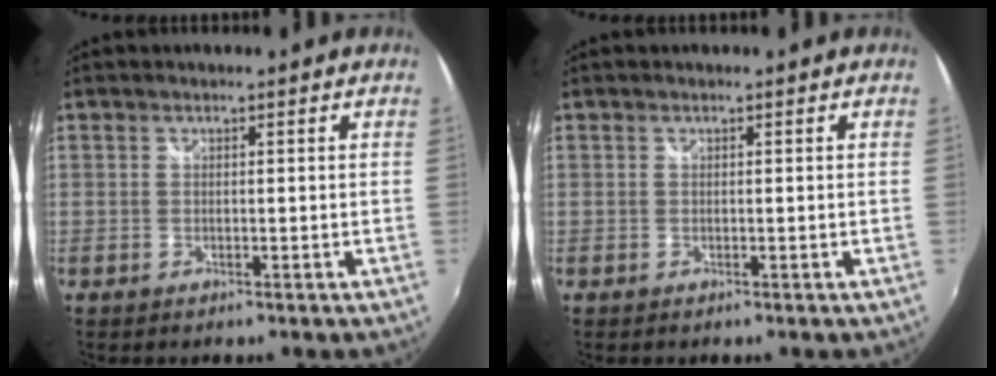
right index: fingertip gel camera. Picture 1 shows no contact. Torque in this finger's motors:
{"motor_torque": [-0.03, 0.10, -0.02, 0.01]}